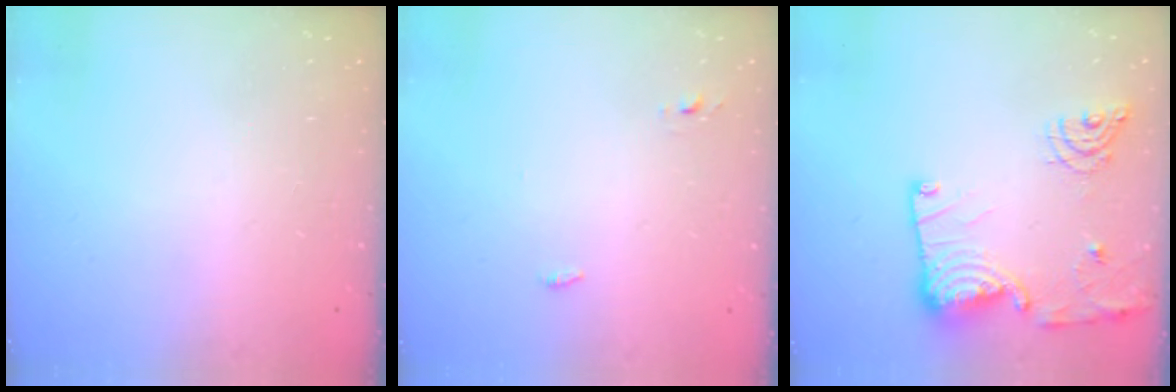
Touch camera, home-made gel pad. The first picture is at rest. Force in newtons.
{"total": 2.8, "press": 2.6, "slide": 0.9}
{"total": 17.5, "press": 17.4, "slide": 1.6}